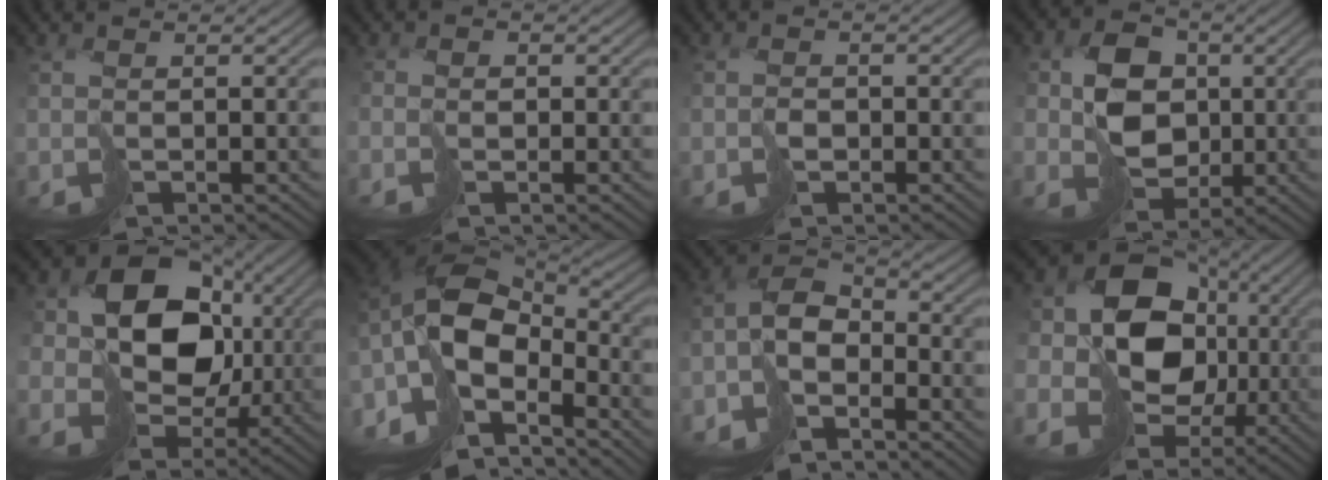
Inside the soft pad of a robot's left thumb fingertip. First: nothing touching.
{"total": 1.0, "force": [-0.5, 0.4, -0.8], "torque": [0.028, 0.001, -0.015]}
{"total": 1.0, "force": [-0.8, 0.6, -0.2], "torque": [0.011, 0.001, -0.018]}
{"total": 7.8, "force": [0.4, 6.6, 4.0], "torque": [-0.076, 0.003, 0.001]}
{"total": 12.9, "force": [1.7, 10.6, 7.2], "torque": [-0.126, -0.008, 0.028]}
{"total": 14.7, "force": [-5.2, 8.6, 10.7], "torque": [-0.252, -0.009, -0.090]}
{"total": 7.2, "force": [-5.3, 3.5, 3.4], "torque": [-0.052, 0.003, -0.115]}
{"total": 13.6, "force": [0.5, 11.4, 7.4], "torque": [-0.151, -0.005, 0.008]}